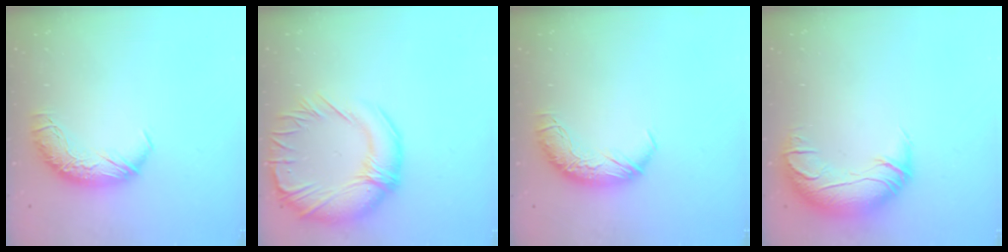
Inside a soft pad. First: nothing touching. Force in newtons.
{"total": 11.7, "press": 11.1, "slide": 3.7}
{"total": 0.0}
{"total": 3.7, "press": 1.7, "slide": 3.3}